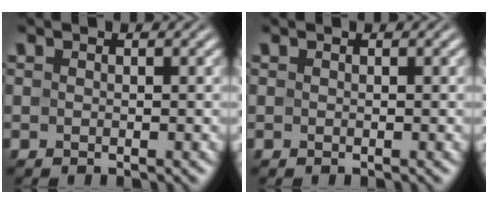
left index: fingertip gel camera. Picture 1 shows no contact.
{"total": 0.0}